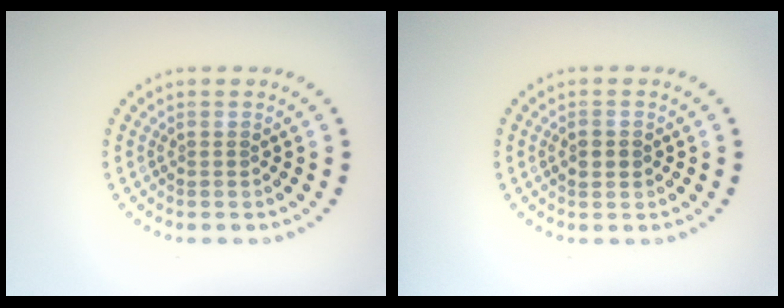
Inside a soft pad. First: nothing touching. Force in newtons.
{"total": 1.8, "press": 1.8, "slide": 0.0}